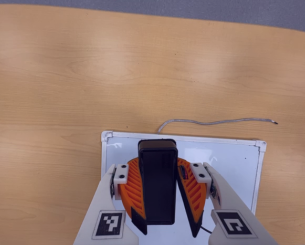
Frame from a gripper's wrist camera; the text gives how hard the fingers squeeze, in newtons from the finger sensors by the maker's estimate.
{"total": 11.2, "left": 10.6, "right": 11.9}